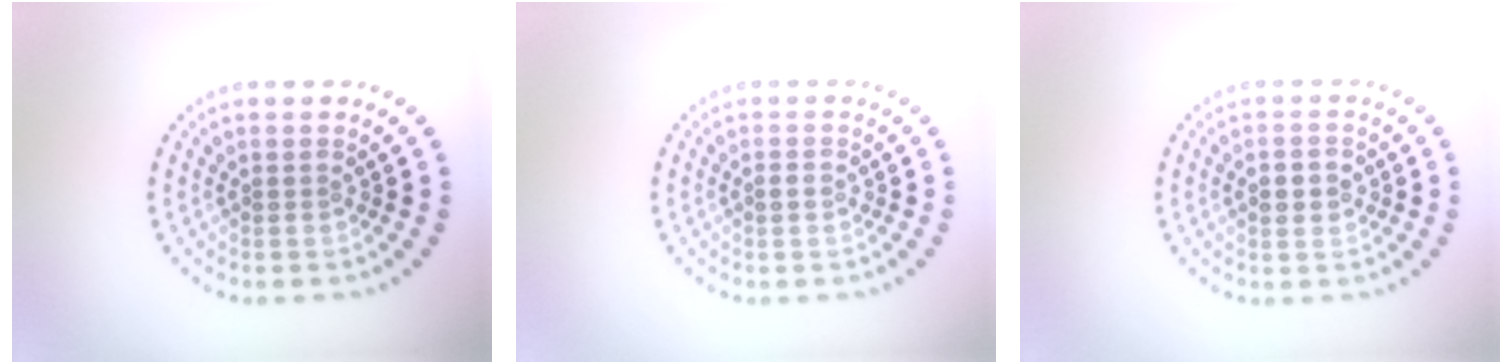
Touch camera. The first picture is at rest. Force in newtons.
{"total": 0.8, "press": 0.8, "slide": 0.1}
{"total": 2.8, "press": 2.8, "slide": 0.2}